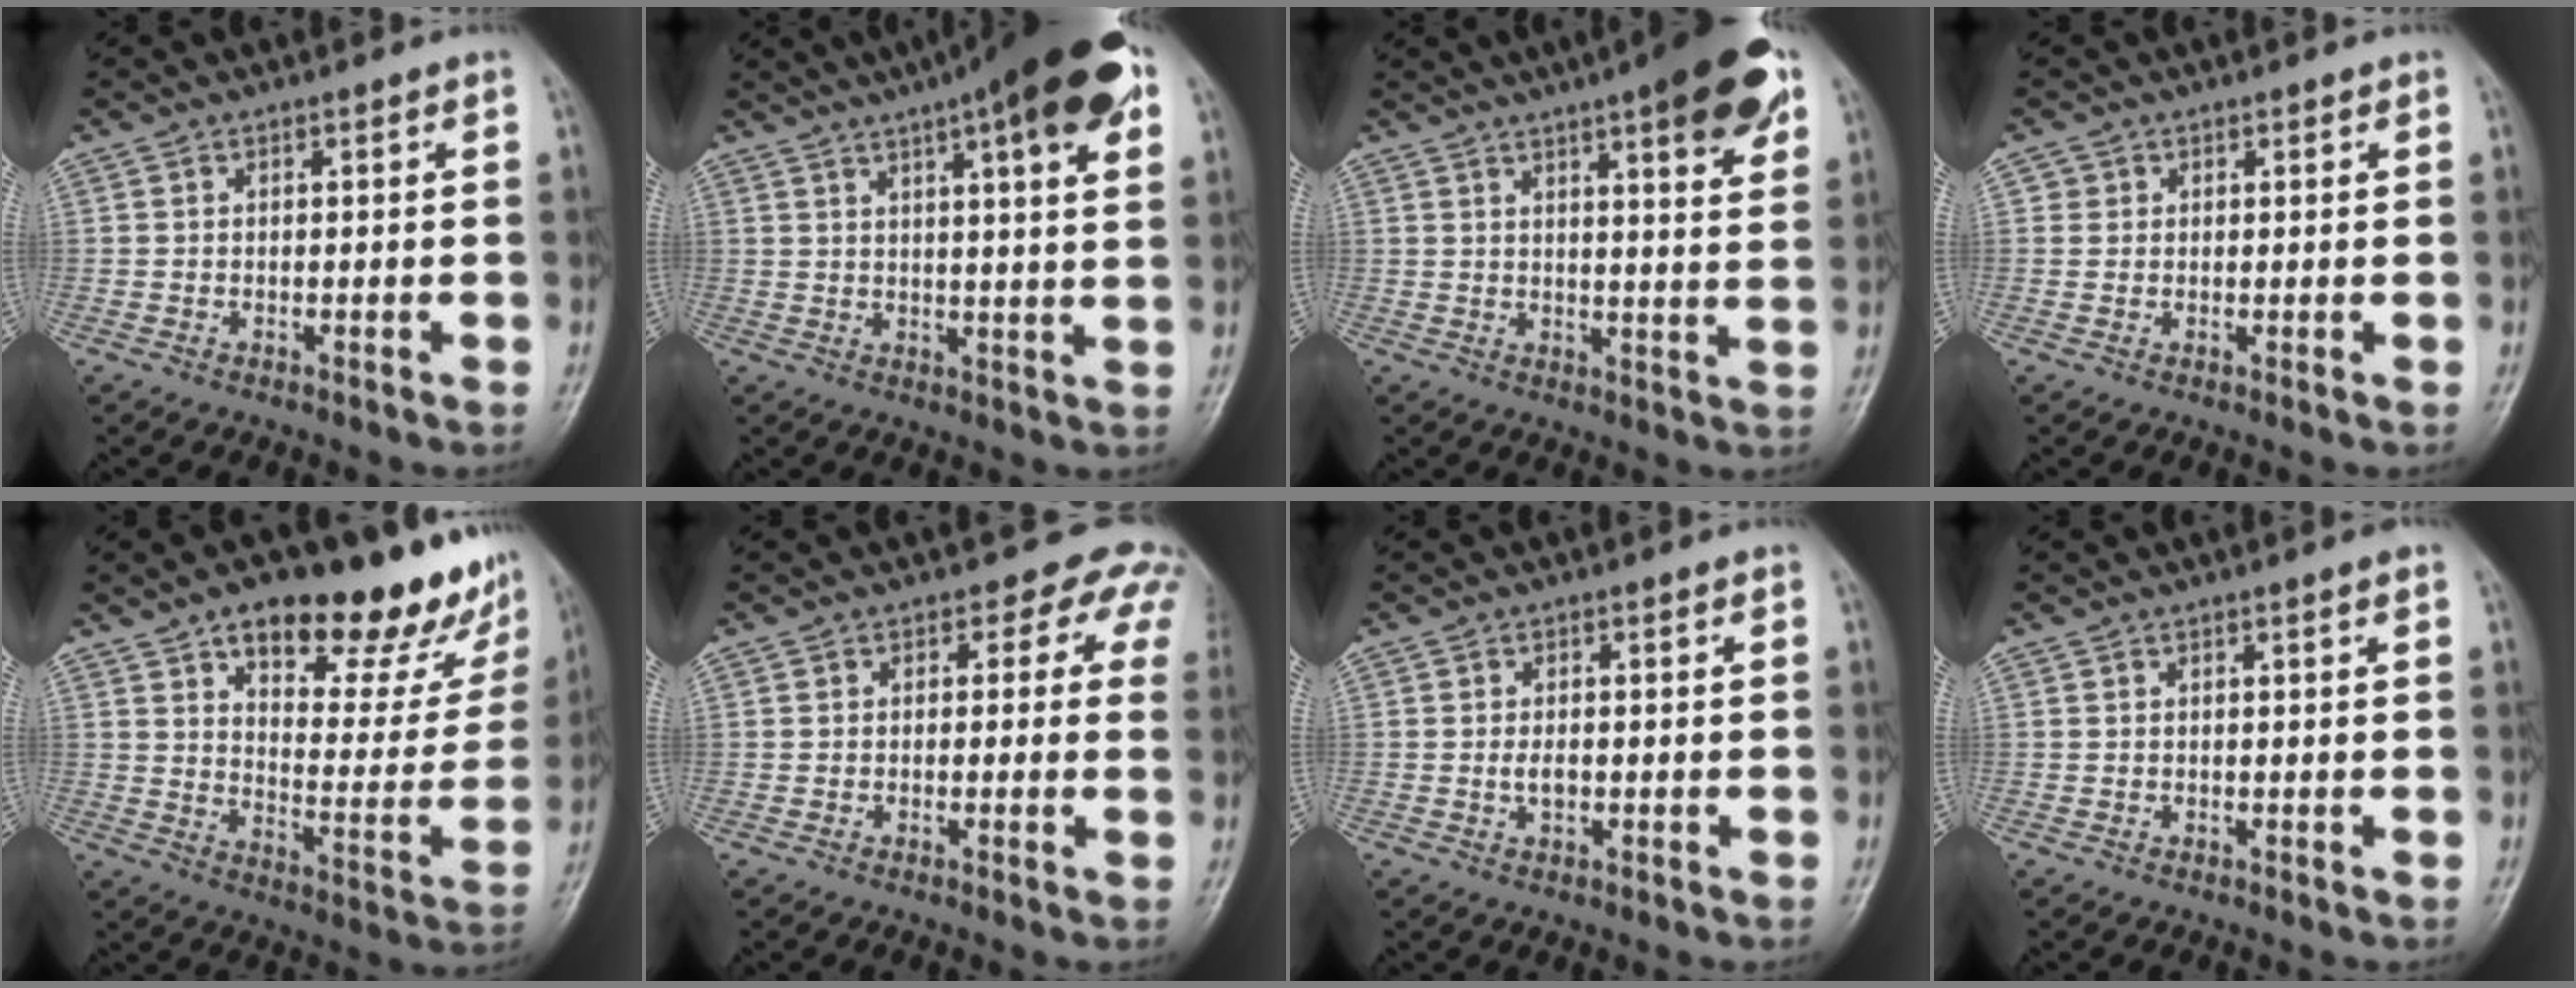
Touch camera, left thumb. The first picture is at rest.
{"total": 19.9, "force": [10.8, 4.5, 16.1], "torque": [-0.223, -0.002, 0.145]}
{"total": 15.2, "force": [8.5, 3.3, 12.1], "torque": [-0.141, -0.027, 0.111]}
{"total": 1.7, "force": [0.8, 1.5, 0.0], "torque": [0.017, -0.002, 0.005]}
{"total": 24.7, "force": [16.1, 9.8, 16.0], "torque": [-0.163, -0.072, 0.226]}
{"total": 4.1, "force": [1.4, 3.3, 1.9], "torque": [0.019, 0.002, -0.007]}
{"total": 1.9, "force": [-0.2, 1.1, 1.5], "torque": [-0.027, -0.001, -0.004]}
{"total": 1.0, "force": [0.6, 0.0, 0.8], "torque": [-0.010, 0.001, 0.007]}